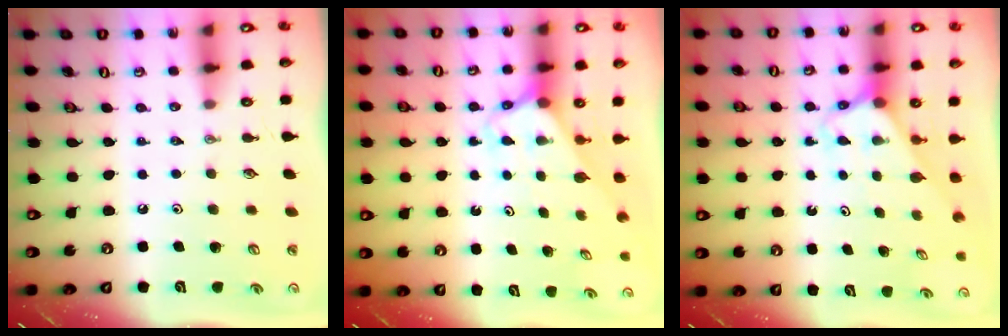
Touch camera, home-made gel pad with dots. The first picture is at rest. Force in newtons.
{"total": 2.6, "press": 2.6, "slide": 0.1}
{"total": 2.5, "press": 2.5, "slide": 0.1}